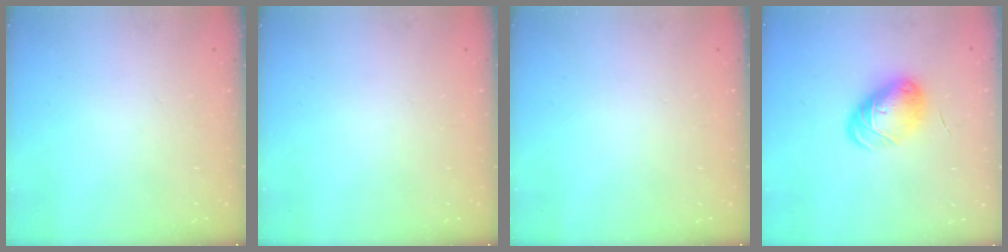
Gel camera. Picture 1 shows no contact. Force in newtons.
{"total": 0.0}
{"total": 0.0}
{"total": 9.7, "press": 9.7, "slide": 0.1}